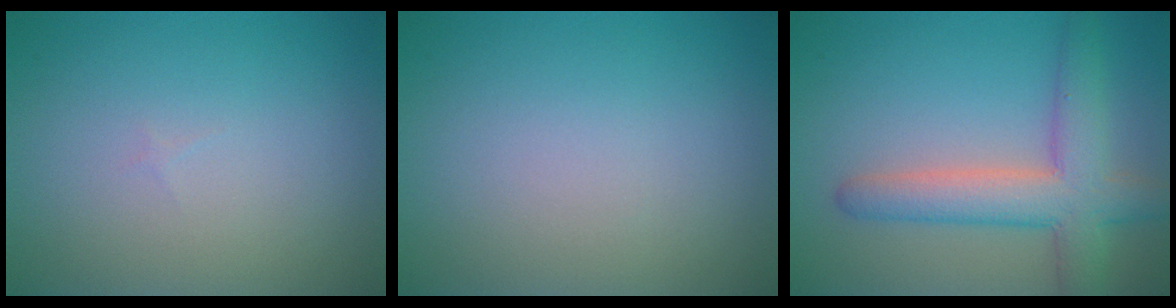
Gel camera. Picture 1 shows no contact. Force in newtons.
{"total": 0.0}
{"total": 5.9, "press": 5.9, "slide": 0.2}